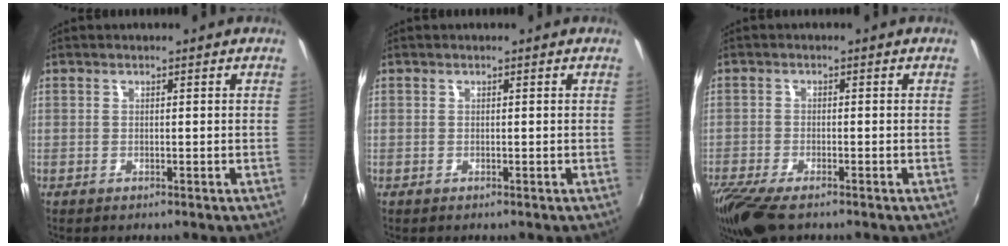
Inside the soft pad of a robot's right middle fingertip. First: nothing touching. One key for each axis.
{"total": 0.0}
{"total": 8.4, "fx": -6.2, "fy": 2.1, "fz": 5.2, "tx": -0.126, "ty": -0.041, "tz": -0.119}